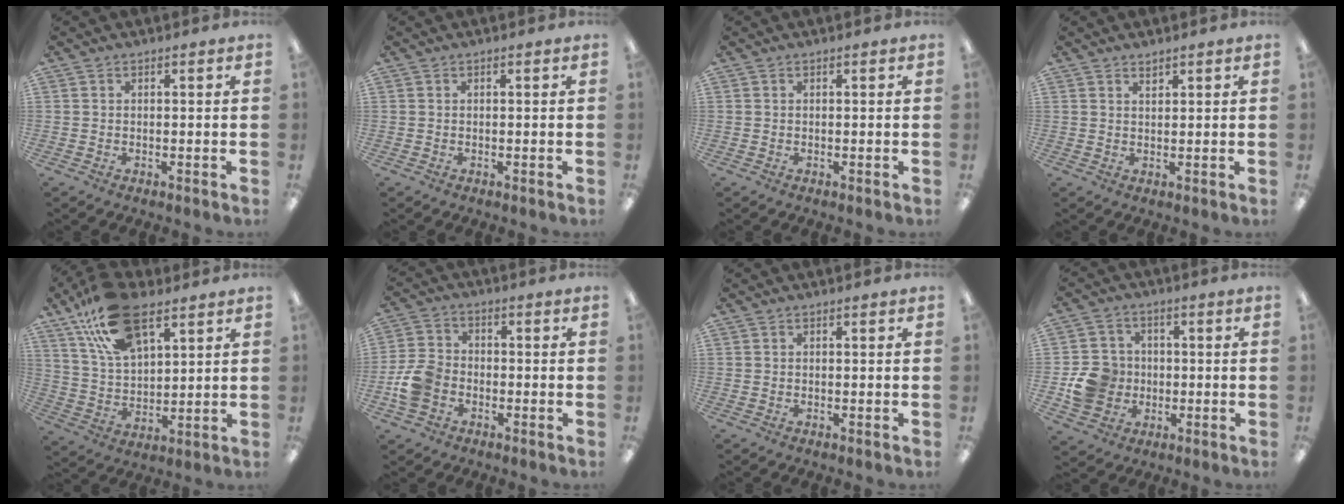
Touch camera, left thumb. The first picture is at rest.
{"total": 0.0}
{"total": 0.0}
{"total": 1.4, "force": [1.3, 0.4, 0.4], "torque": [0.000, -0.006, 0.023]}
{"total": 18.4, "force": [11.0, 9.5, 11.3], "torque": [-0.204, -0.032, 0.198]}
{"total": 8.1, "force": [-2.9, 6.2, 4.5], "torque": [-0.095, 0.021, -0.052]}
{"total": 0.0}
{"total": 9.3, "force": [-1.4, 8.6, 3.0], "torque": [-0.069, 0.018, -0.019]}